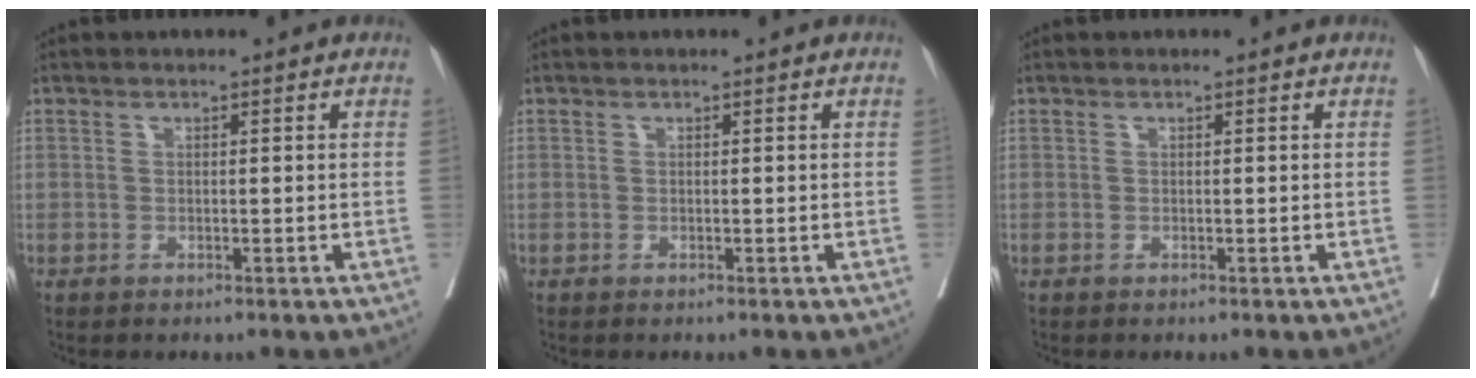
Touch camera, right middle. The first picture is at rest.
{"total": 0.0}
{"total": 0.0}